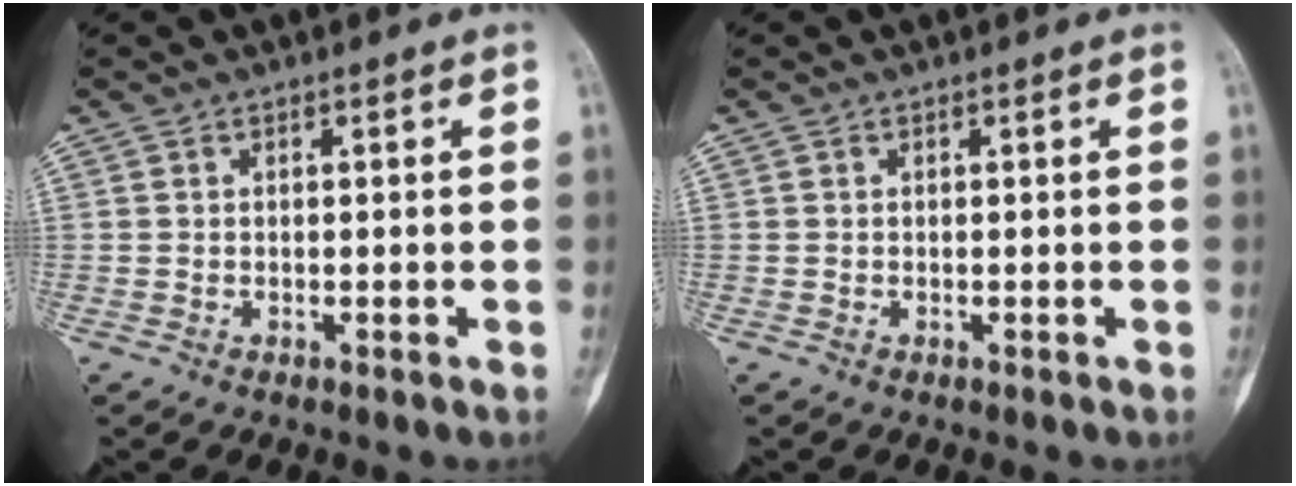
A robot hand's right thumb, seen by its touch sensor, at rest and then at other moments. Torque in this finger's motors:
{"motor_torque": [0.41, 0.41, 0.12, -0.01, 0.07]}